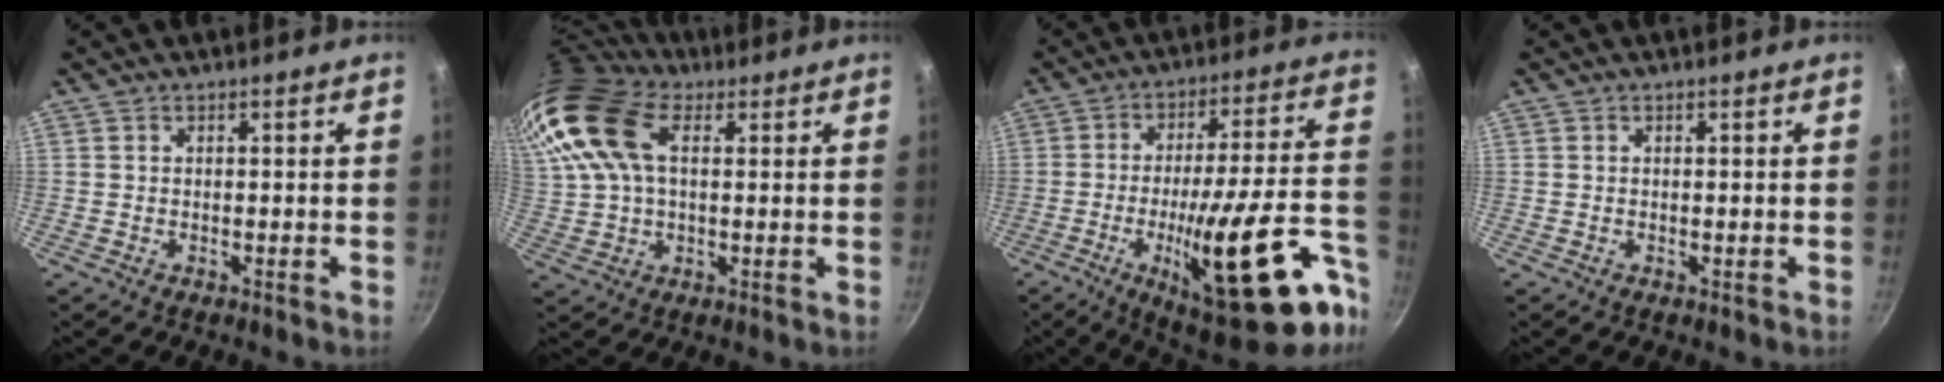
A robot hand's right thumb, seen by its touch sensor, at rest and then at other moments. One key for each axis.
{"total": 18.4, "fx": 7.1, "fy": 11.1, "fz": 12.9, "tx": -0.270, "ty": 0.009, "tz": 0.131}
{"total": 27.1, "fx": -11.1, "fy": 7.5, "fz": 23.5, "tx": -0.303, "ty": 0.035, "tz": -0.154}
{"total": 0.0}